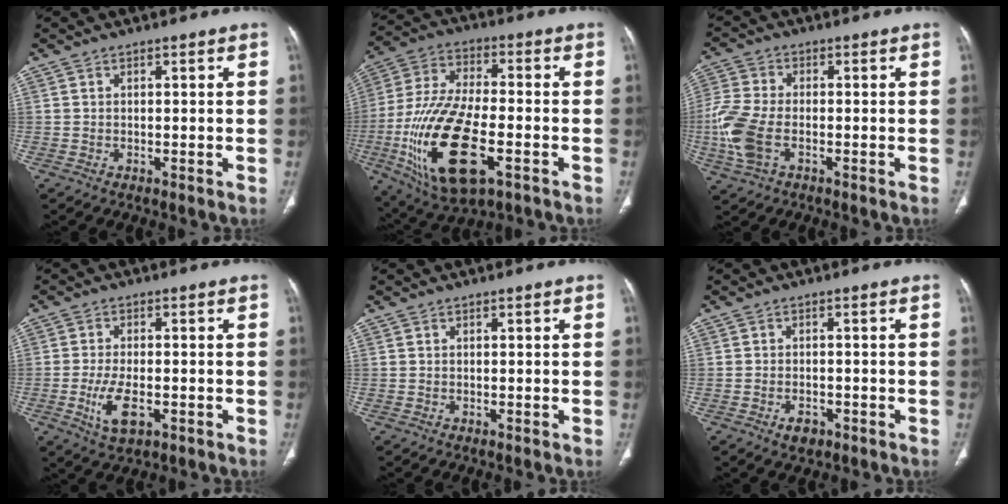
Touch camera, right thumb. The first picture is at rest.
{"total": 22.5, "force": [-7.0, 9.7, 19.1], "torque": [-0.393, 0.005, -0.114]}
{"total": 10.2, "force": [-2.6, 5.7, 8.0], "torque": [-0.203, 0.007, -0.054]}
{"total": 6.8, "force": [-2.1, 3.2, 5.6], "torque": [-0.111, 0.002, -0.032]}
{"total": 0.0}
{"total": 3.0, "force": [-1.6, 1.8, 1.7], "torque": [-0.027, 0.005, -0.020]}